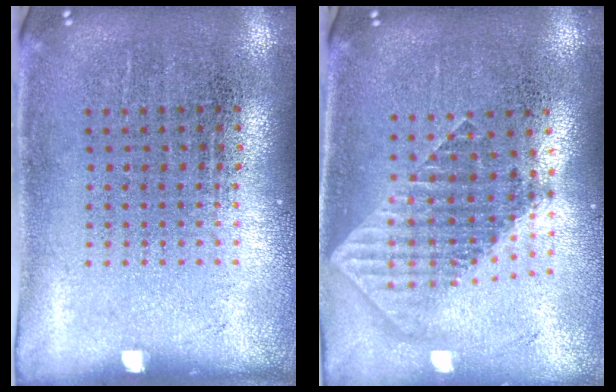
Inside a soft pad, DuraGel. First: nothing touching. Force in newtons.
{"total": 1.9, "press": 1.5, "slide": 1.1}